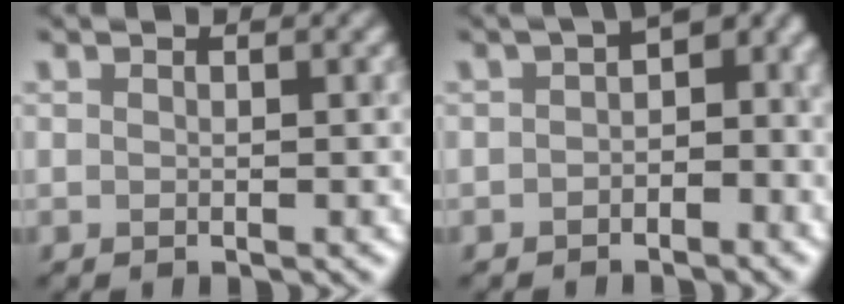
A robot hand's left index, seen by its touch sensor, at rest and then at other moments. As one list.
[{"total": 5.3, "force": [-0.9, 3.1, 4.2], "torque": [-0.041, 0.017, -0.028]}]